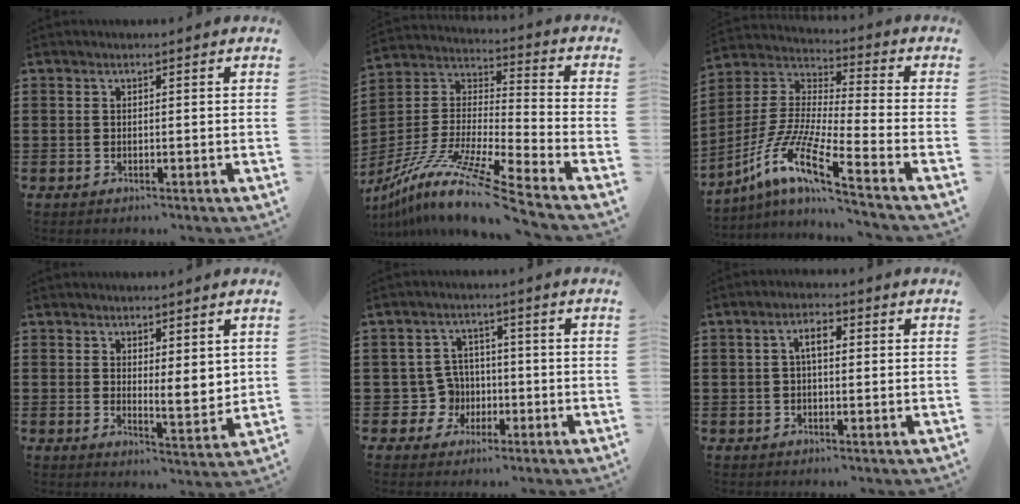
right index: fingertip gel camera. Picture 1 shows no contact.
{"total": 12.2, "force": [-10.1, -0.8, 6.9], "torque": [-0.143, -0.010, -0.204]}
{"total": 11.5, "force": [-8.1, 0.6, 8.1], "torque": [-0.196, -0.022, -0.173]}
{"total": 3.7, "force": [2.5, 1.5, 2.3], "torque": [-0.035, -0.012, 0.042]}
{"total": 5.5, "force": [-1.0, 5.1, 1.8], "torque": [-0.066, 0.006, -0.018]}
{"total": 3.3, "force": [0.5, 1.4, 2.9], "torque": [-0.056, 0.011, 0.006]}